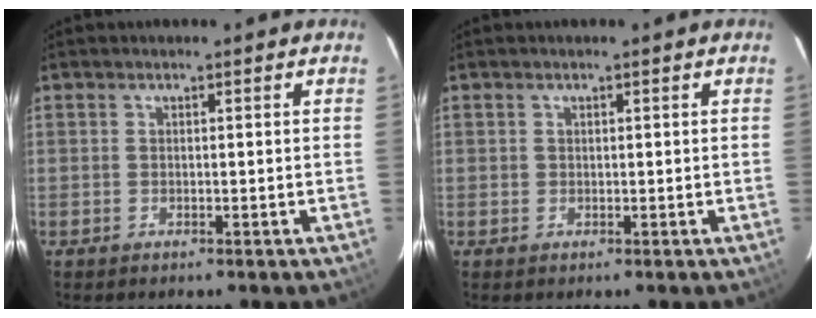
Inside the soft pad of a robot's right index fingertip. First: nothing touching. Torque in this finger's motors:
{"motor_torque": [-0.15, 0.11, -0.03, 0.01]}